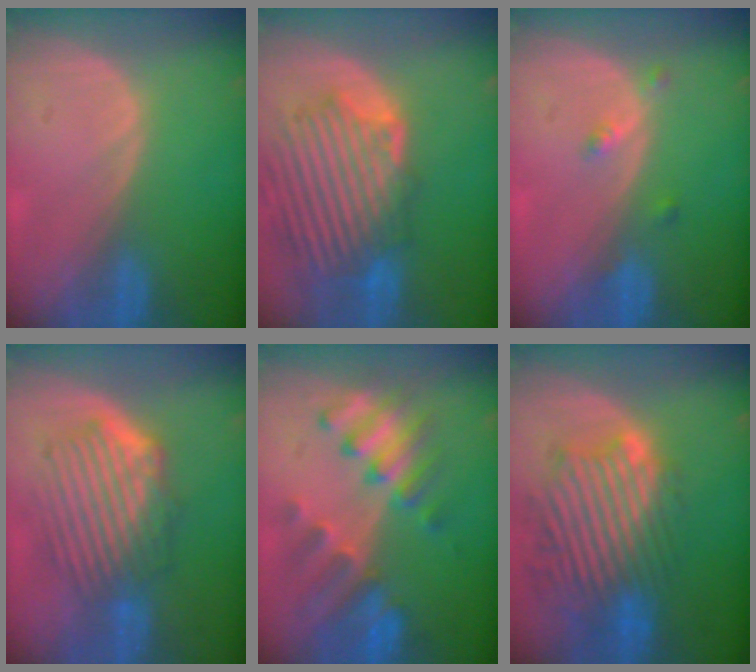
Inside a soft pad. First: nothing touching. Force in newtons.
{"total": 11.8, "press": 11.1, "slide": 4.0}
{"total": 2.2, "press": 1.8, "slide": 1.3}
{"total": 9.6, "press": 8.5, "slide": 4.5}
{"total": 8.8, "press": 8.4, "slide": 2.8}
{"total": 12.1, "press": 10.9, "slide": 5.2}